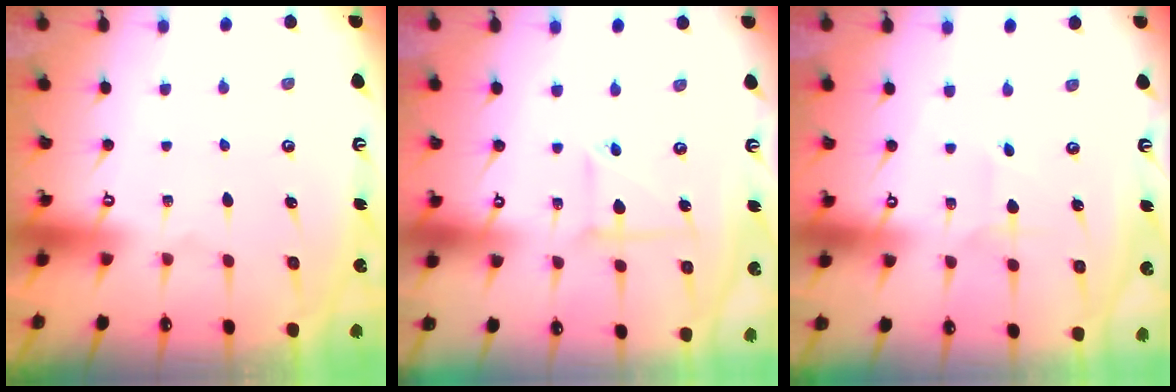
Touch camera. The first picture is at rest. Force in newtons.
{"total": 5.1, "press": 5.0, "slide": 1.3}
{"total": 1.4, "press": 1.4, "slide": 0.1}